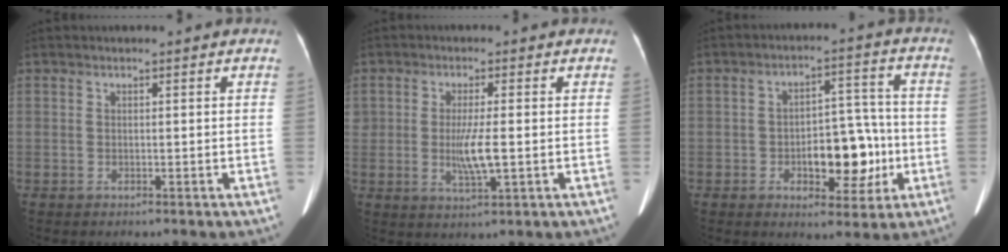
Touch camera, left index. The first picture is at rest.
{"total": 4.4, "force": [-0.8, 0.7, 4.3], "torque": [-0.082, -0.022, -0.013]}
{"total": 9.6, "force": [-3.1, 4.8, 7.7], "torque": [-0.102, 0.007, -0.042]}